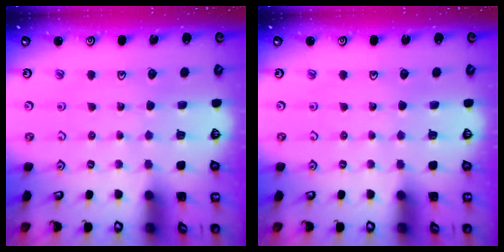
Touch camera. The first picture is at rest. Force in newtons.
{"total": 0.0}